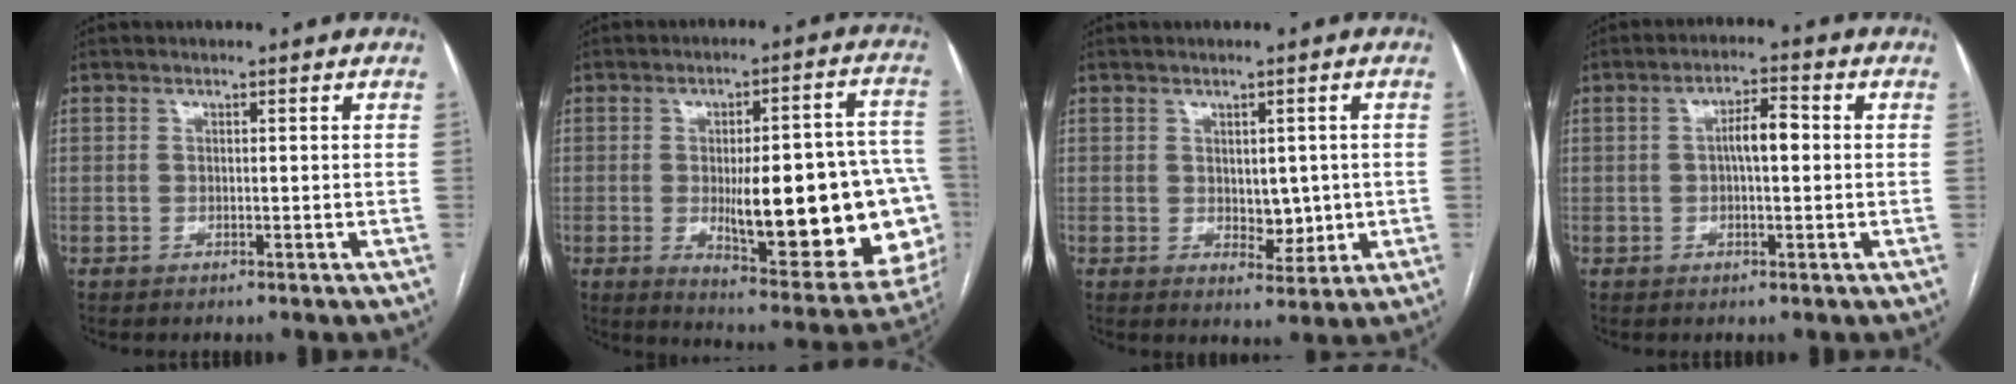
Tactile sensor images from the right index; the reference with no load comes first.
{"total": 25.6, "force": [-3.6, 6.5, 24.5], "torque": [-0.240, 0.013, -0.024]}
{"total": 4.5, "force": [0.0, 2.6, 3.7], "torque": [-0.046, -0.002, 0.010]}
{"total": 4.4, "force": [0.2, 1.3, 4.2], "torque": [-0.073, 0.016, 0.002]}